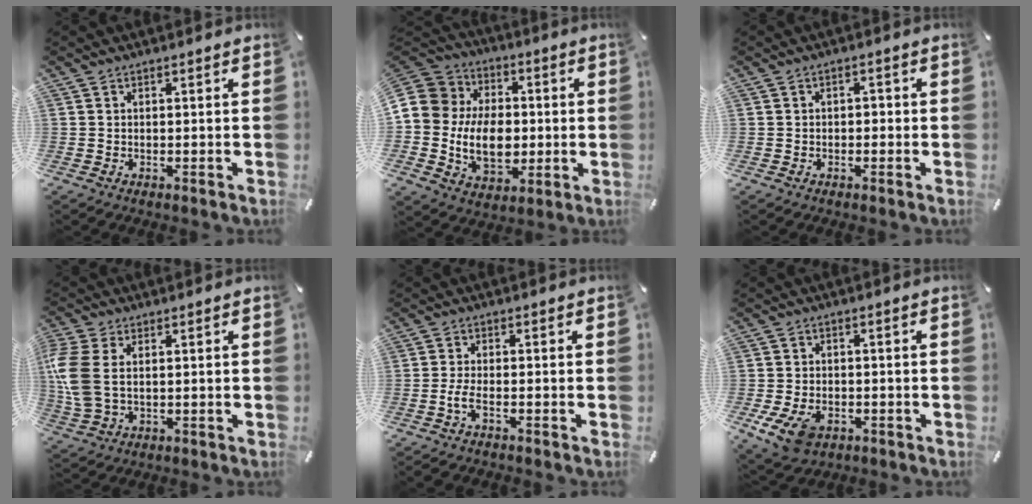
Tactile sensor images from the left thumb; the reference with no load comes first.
{"total": 16.0, "force": [-2.8, 12.7, 9.2], "torque": [-0.191, 0.011, -0.049]}
{"total": 1.4, "force": [-0.8, 1.0, 0.6], "torque": [-0.013, 0.007, -0.018]}
{"total": 8.9, "force": [1.0, 5.8, 6.7], "torque": [-0.170, -0.001, 0.016]}
{"total": 3.2, "force": [-1.4, 0.8, 2.8], "torque": [-0.062, -0.001, -0.028]}
{"total": 7.3, "force": [-3.2, 5.1, 4.2], "torque": [-0.089, 0.007, -0.059]}